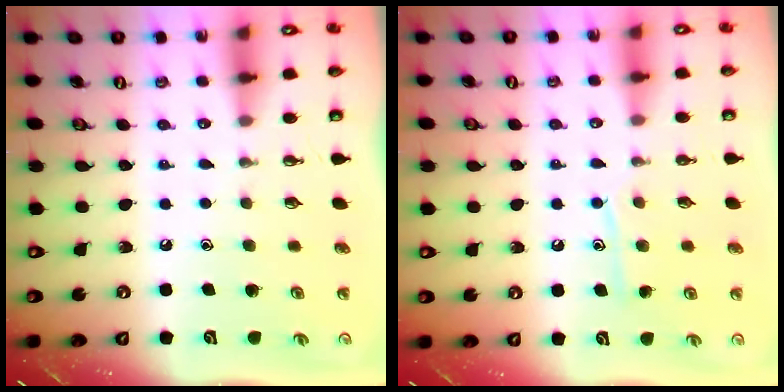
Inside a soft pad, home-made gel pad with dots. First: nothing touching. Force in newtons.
{"total": 7.7, "press": 7.6, "slide": 0.6}